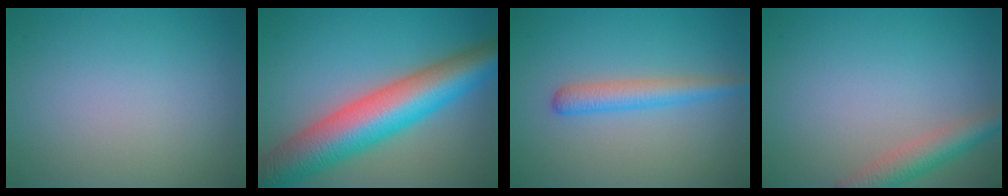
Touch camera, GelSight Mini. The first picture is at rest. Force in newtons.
{"total": 11.2, "press": 11.2, "slide": 0.4}
{"total": 2.8, "press": 2.8, "slide": 0.1}
{"total": 3.6, "press": 3.6, "slide": 0.3}